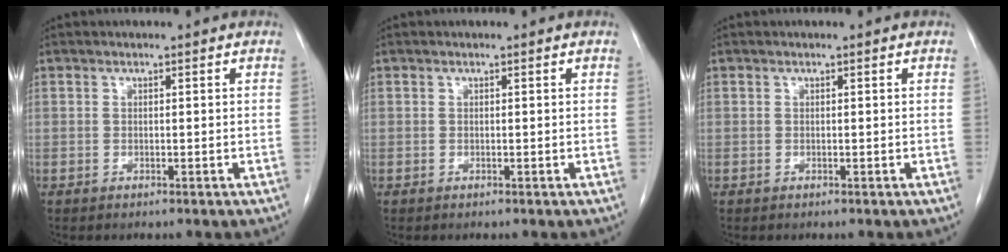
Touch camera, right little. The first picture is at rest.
{"total": 0.0}
{"total": 0.0}